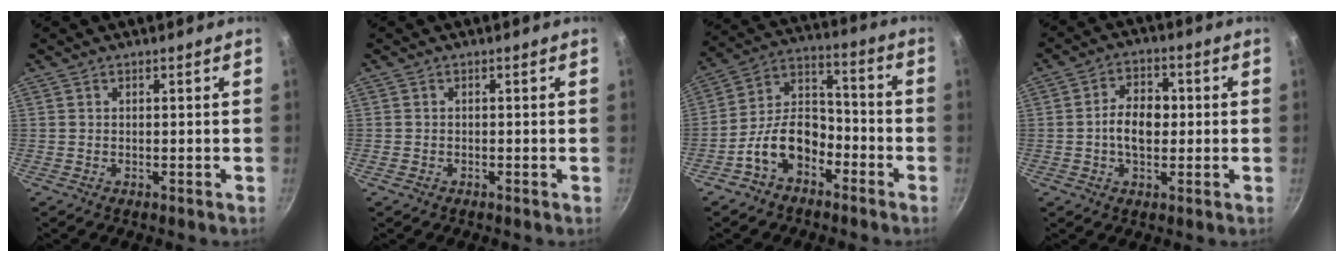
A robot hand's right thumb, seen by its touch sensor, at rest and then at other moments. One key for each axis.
{"total": 0.7, "fx": -0.5, "fy": 0.5, "fz": 0.3, "tx": -0.008, "ty": 0.004, "tz": -0.009}
{"total": 12.3, "fx": -6.3, "fy": 7.8, "fz": 7.2, "tx": -0.095, "ty": 0.070, "tz": -0.126}
{"total": 7.7, "fx": -0.2, "fy": 5.1, "fz": 5.8, "tx": -0.075, "ty": 0.015, "tz": -0.012}